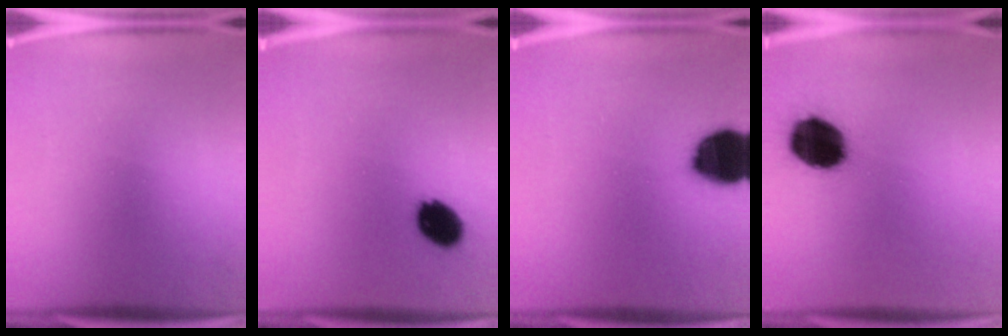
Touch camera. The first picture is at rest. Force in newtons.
{"total": 8.0}
{"total": 17.1}
{"total": 15.8}